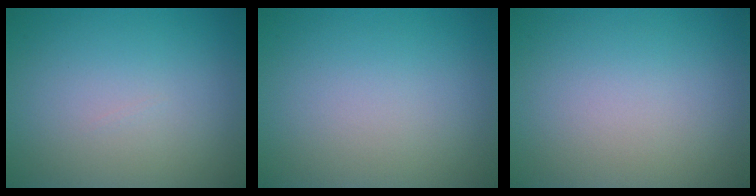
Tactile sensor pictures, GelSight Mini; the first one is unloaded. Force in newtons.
{"total": 0.0}
{"total": 0.0}